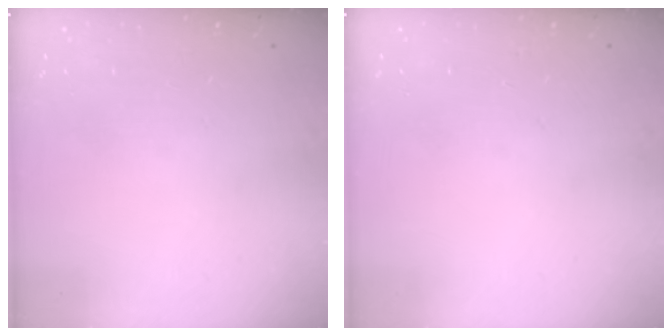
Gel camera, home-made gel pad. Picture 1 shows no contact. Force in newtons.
{"total": 0.0}